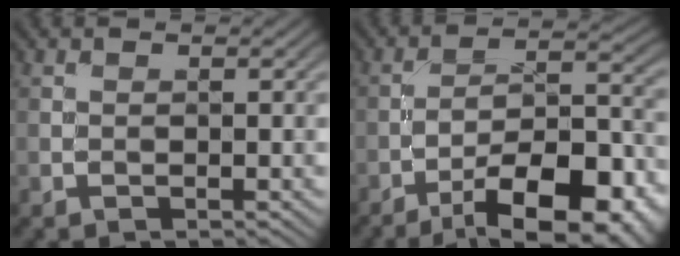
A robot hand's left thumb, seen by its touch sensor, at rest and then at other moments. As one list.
[{"total": 16.4, "force": [-10.6, 5.4, 11.3], "torque": [-0.160, -0.011, -0.156]}]